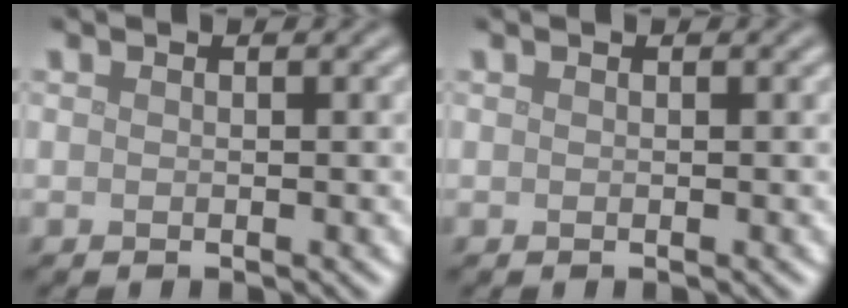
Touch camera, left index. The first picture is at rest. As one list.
[{"total": 0.0}]